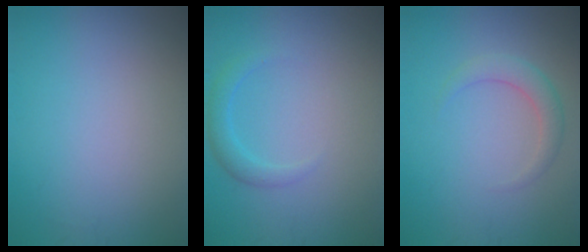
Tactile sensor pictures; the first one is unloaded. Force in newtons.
{"total": 1.7, "press": 1.7, "slide": 0.2}
{"total": 2.1, "press": 2.1, "slide": 0.1}